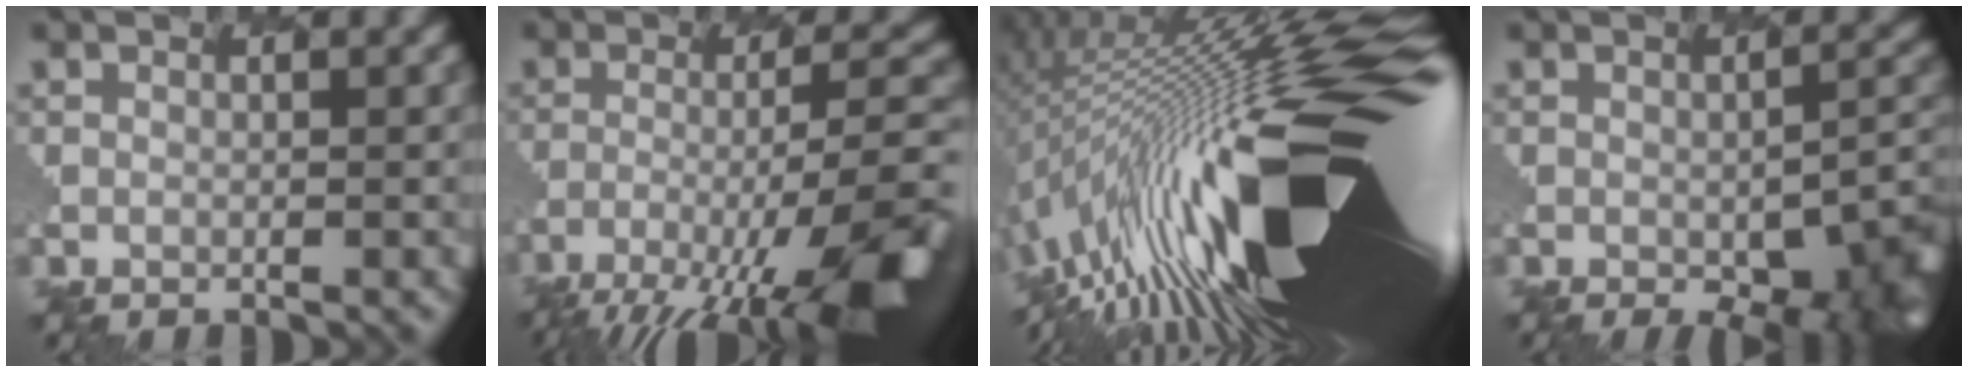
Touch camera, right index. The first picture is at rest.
{"total": 13.9, "force": [-8.5, 3.5, 10.4], "torque": [-0.173, -0.010, -0.127]}
{"total": 18.8, "force": [-1.5, 5.1, 18.0], "torque": [-0.291, 0.019, -0.049]}
{"total": 8.1, "force": [-3.5, 3.2, 6.6], "torque": [-0.090, -0.023, -0.035]}